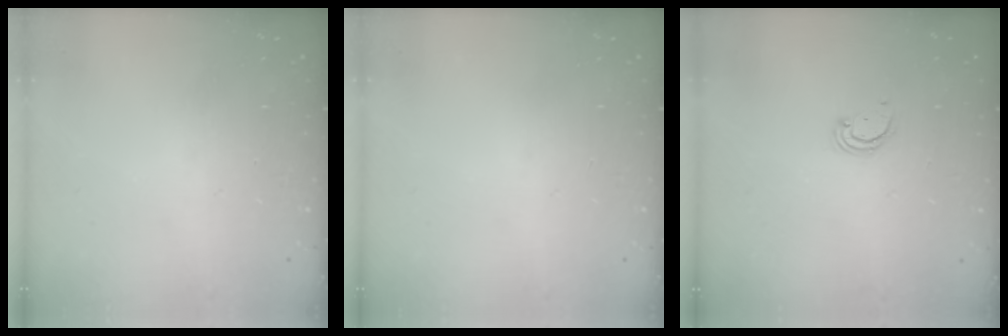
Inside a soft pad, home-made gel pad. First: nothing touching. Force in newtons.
{"total": 0.0}
{"total": 2.2, "press": 2.2, "slide": 0.2}